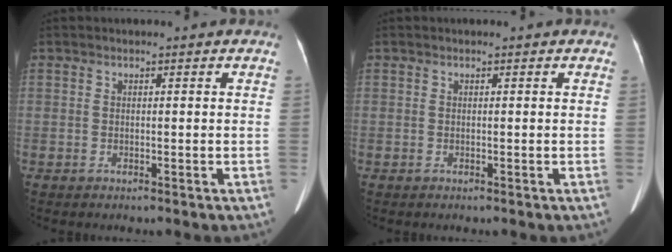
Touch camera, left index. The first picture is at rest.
{"total": 0.0}